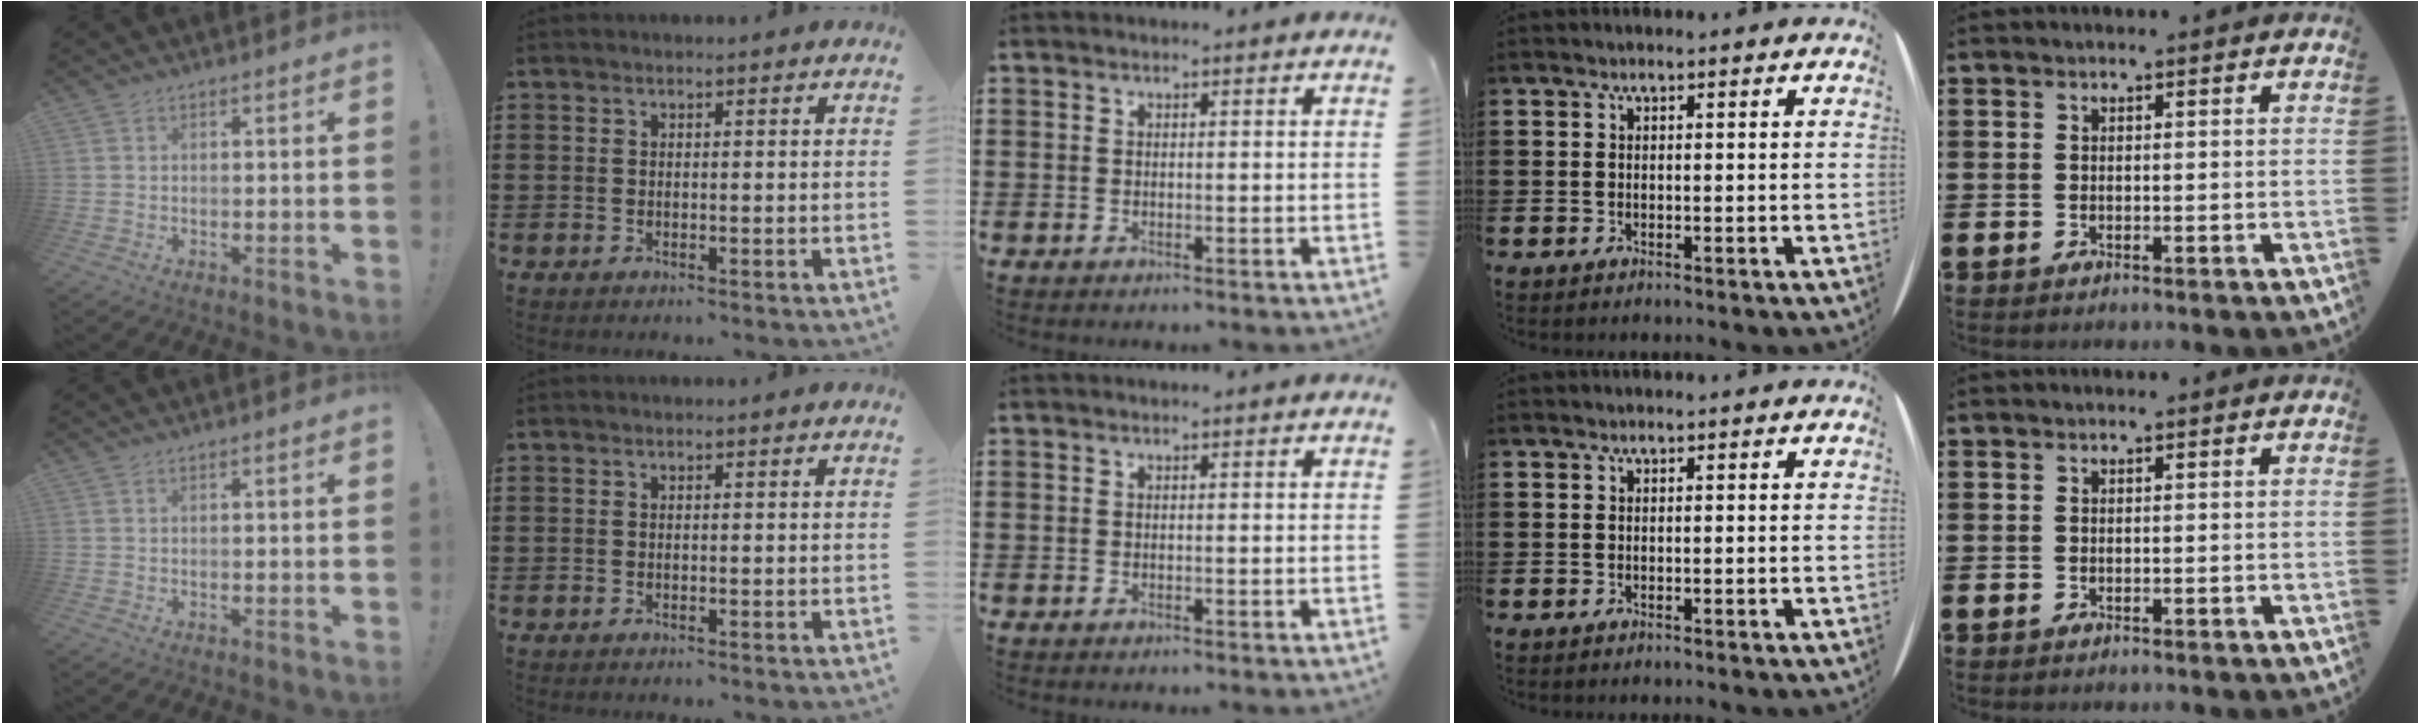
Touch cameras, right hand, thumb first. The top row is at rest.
{}